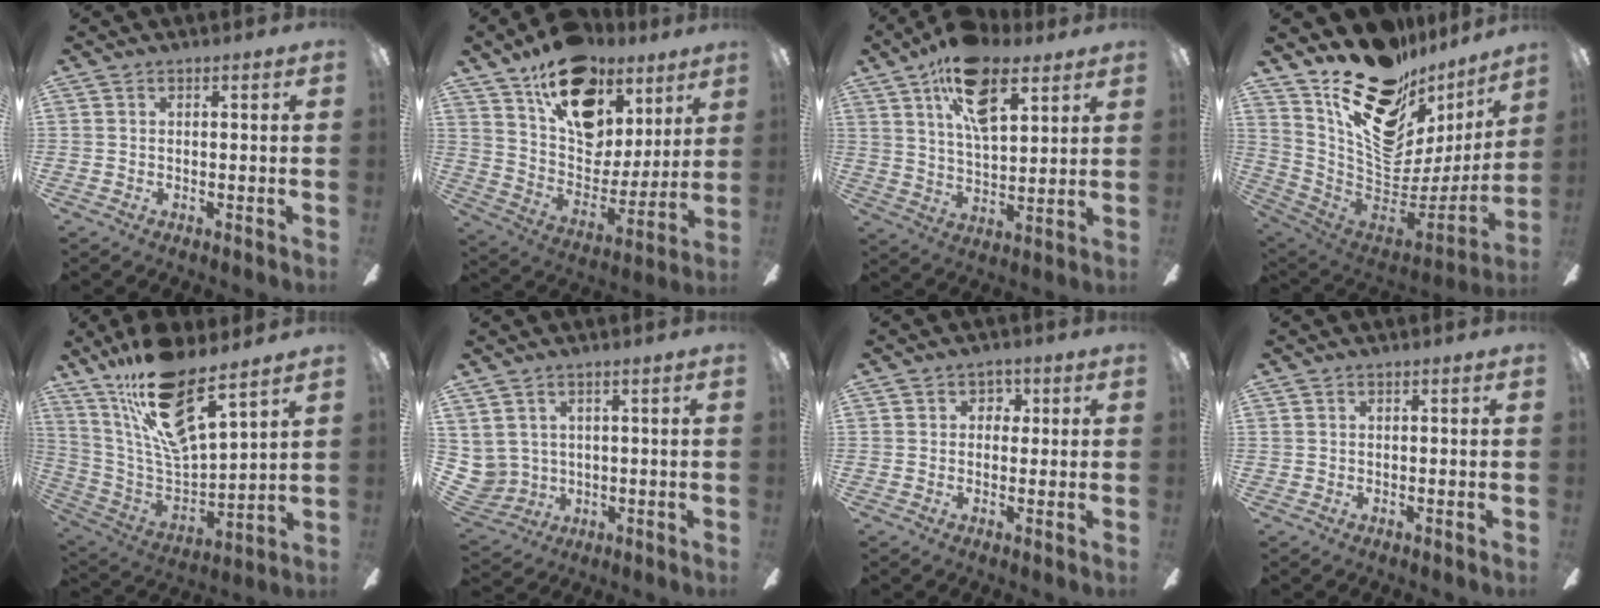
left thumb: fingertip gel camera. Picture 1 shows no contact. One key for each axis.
{"total": 20.0, "fx": 12.6, "fy": 12.0, "fz": 9.9, "tx": -0.153, "ty": -0.073, "tz": 0.228}
{"total": 15.7, "fx": 9.2, "fy": 7.4, "fz": 10.3, "tx": -0.167, "ty": -0.025, "tz": 0.159}
{"total": 23.5, "fx": 15.6, "fy": 12.0, "fz": 12.8, "tx": -0.199, "ty": -0.110, "tz": 0.289}
{"total": 20.6, "fx": 14.0, "fy": 6.4, "fz": 13.7, "tx": -0.255, "ty": -0.083, "tz": 0.242}
{"total": 5.0, "fx": 2.3, "fy": 4.4, "fz": 0.5, "tx": -0.045, "ty": -0.013, "tz": 0.047}
{"total": 2.8, "fx": 0.5, "fy": 2.4, "fz": 1.3, "tx": -0.004, "ty": 0.002, "tz": 0.002}
{"total": 0.0}